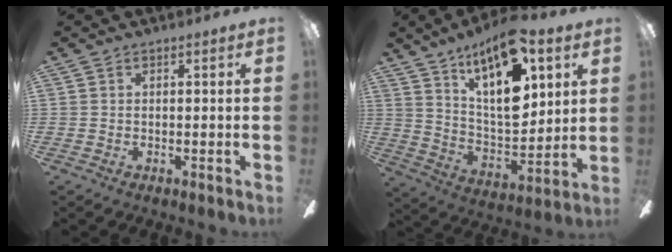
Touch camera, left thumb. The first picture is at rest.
{"total": 19.3, "force": [11.0, 7.9, 13.8], "torque": [-0.255, -0.066, 0.184]}